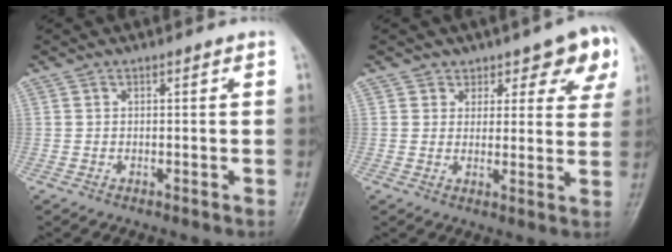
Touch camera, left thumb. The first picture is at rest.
{"total": 7.7, "force": [4.9, 5.1, 3.1], "torque": [0.015, -0.023, 0.052]}